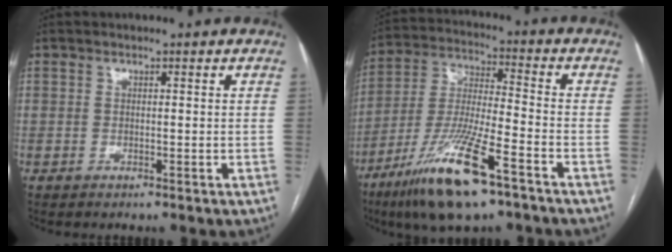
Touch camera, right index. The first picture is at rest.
{"total": 16.3, "force": [-9.9, 2.0, 12.8], "torque": [-0.274, -0.037, -0.182]}